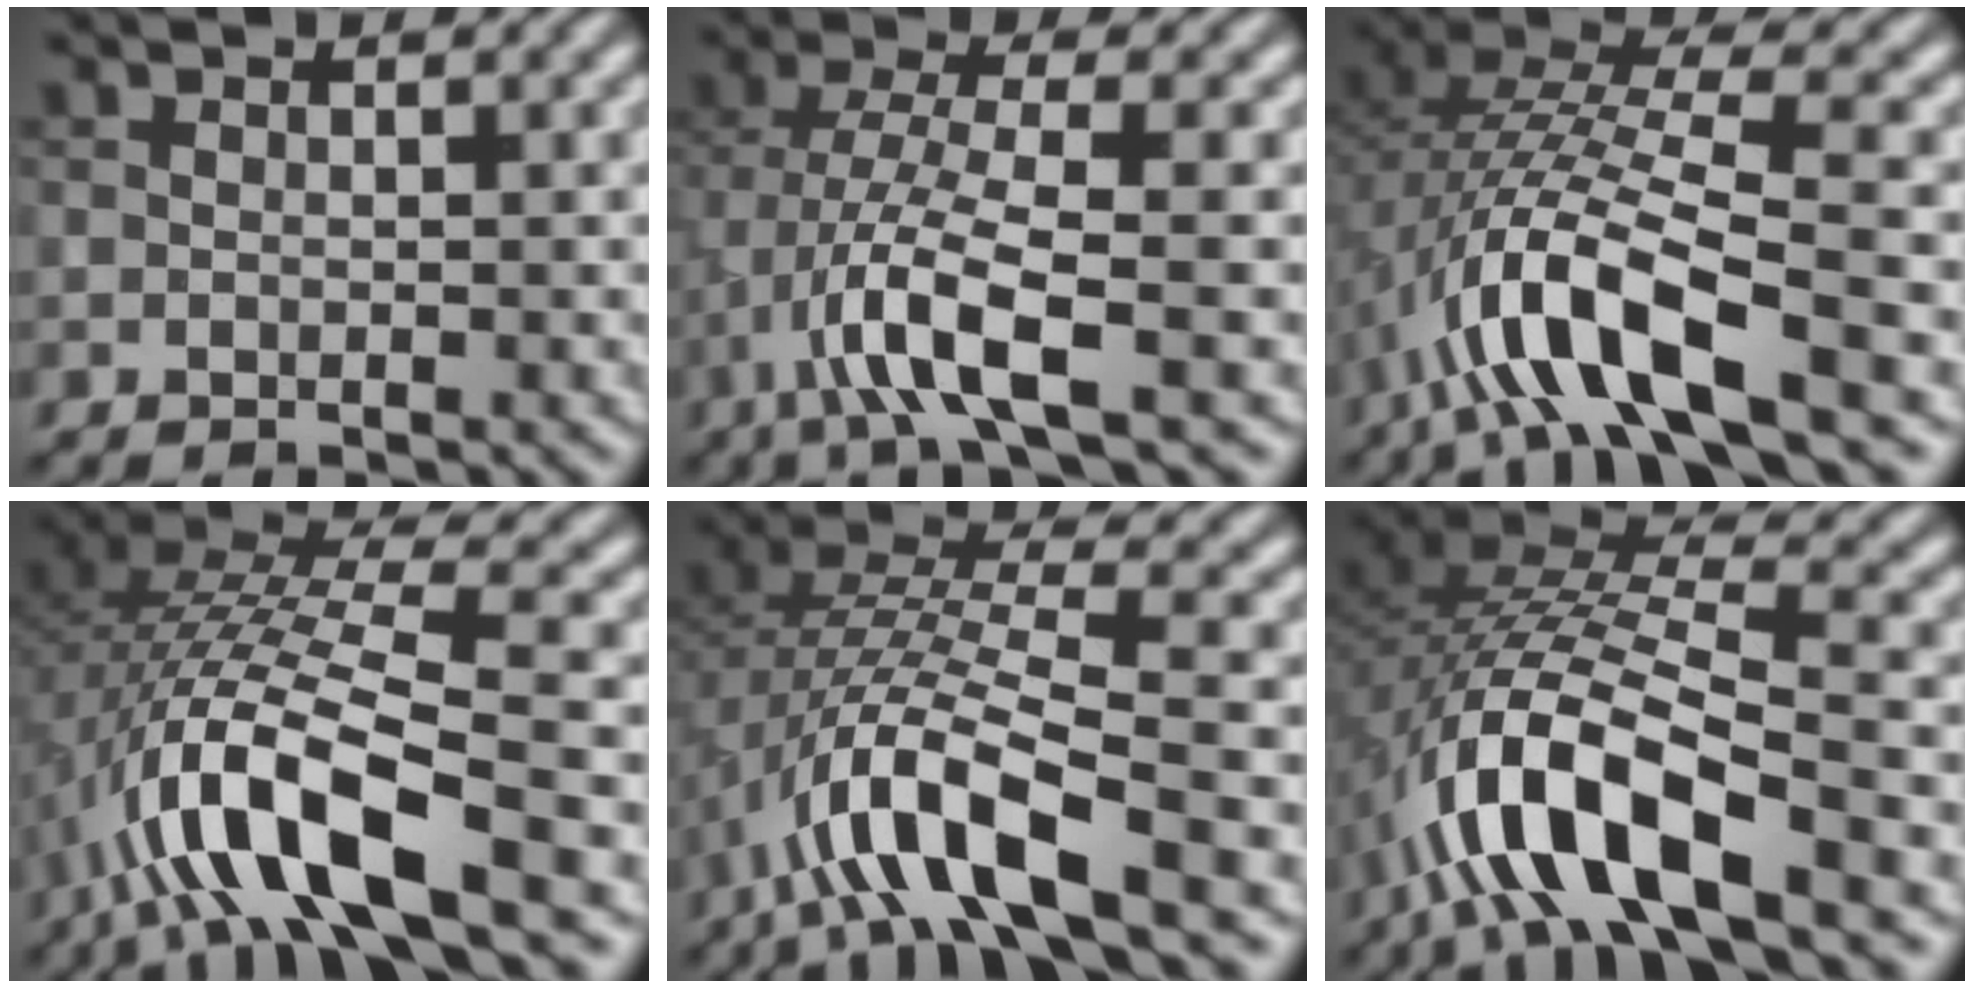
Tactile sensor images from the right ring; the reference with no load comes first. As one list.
[{"total": 6.3, "force": [-2.4, 1.6, 5.6], "torque": [-0.111, 0.005, -0.053]}, {"total": 10.5, "force": [-4.3, 3.6, 8.9], "torque": [-0.179, 0.017, -0.086]}, {"total": 12.0, "force": [-4.4, 4.3, 10.3], "torque": [-0.215, 0.014, -0.084]}, {"total": 9.6, "force": [-4.2, 3.2, 8.0], "torque": [-0.157, 0.015, -0.085]}, {"total": 11.8, "force": [-5.1, 4.7, 9.6], "torque": [-0.194, 0.008, -0.096]}]